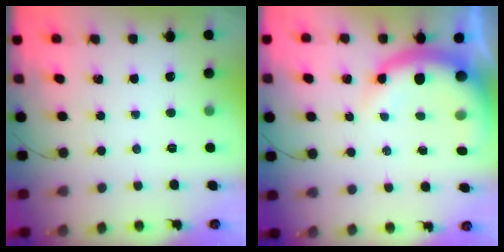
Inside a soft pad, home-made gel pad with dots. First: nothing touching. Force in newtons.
{"total": 11.0, "press": 10.8, "slide": 2.1}